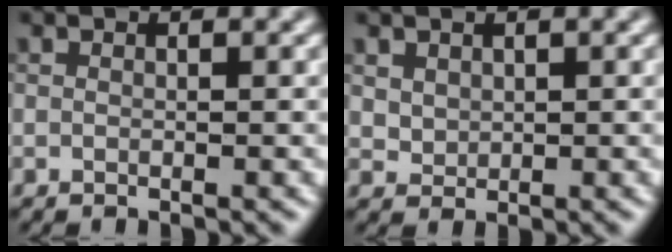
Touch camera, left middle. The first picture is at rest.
{"total": 1.3, "force": [0.7, 1.0, 0.4], "torque": [-0.009, -0.005, 0.021]}